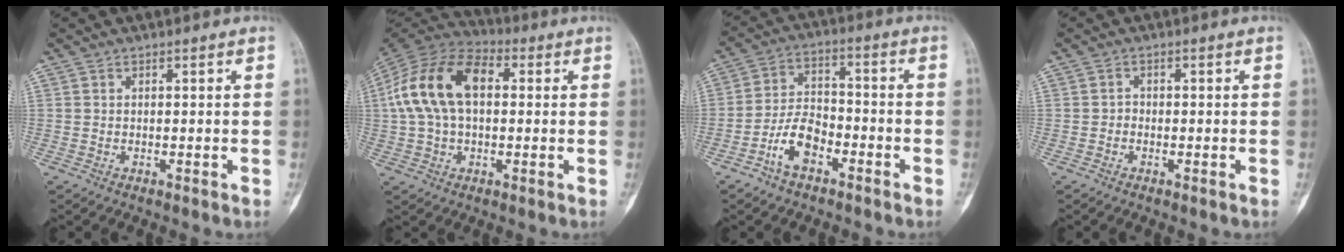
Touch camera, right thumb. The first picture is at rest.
{"total": 16.5, "force": [2.3, 10.1, 12.9], "torque": [-0.247, 0.036, 0.036]}
{"total": 8.4, "force": [-4.5, 4.6, 5.4], "torque": [-0.096, 0.036, -0.089]}
{"total": 1.0, "force": [-0.4, 0.8, 0.4], "torque": [0.006, 0.004, -0.013]}